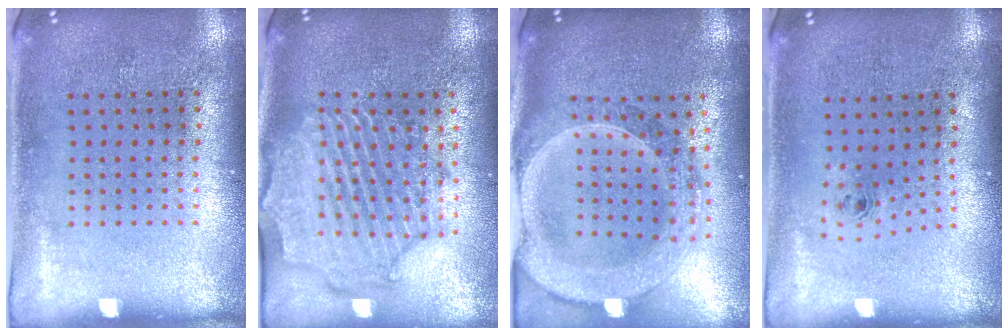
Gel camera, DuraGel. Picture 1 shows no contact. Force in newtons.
{"total": 2.3, "press": 2.2, "slide": 0.8}
{"total": 2.9, "press": 2.5, "slide": 1.5}
{"total": 0.6, "press": 0.2, "slide": 0.6}